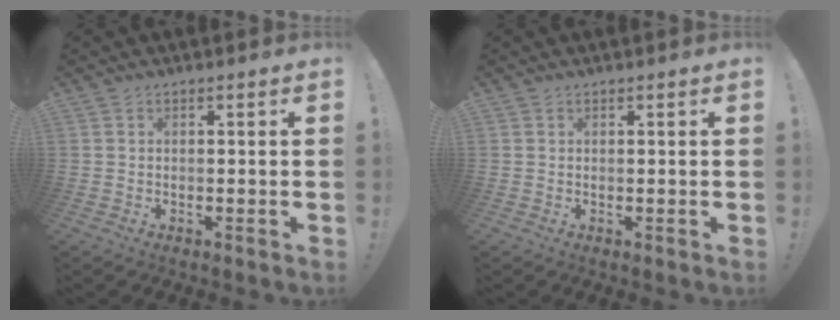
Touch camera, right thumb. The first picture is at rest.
{"total": 0.0}